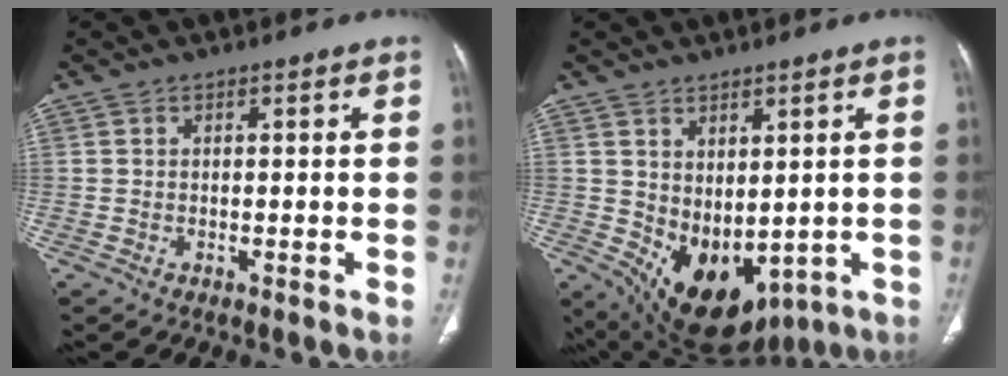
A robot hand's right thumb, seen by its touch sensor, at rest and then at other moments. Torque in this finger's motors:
{"motor_torque": [-0.34, 1.06, 0.74, 0.69, 0.12]}